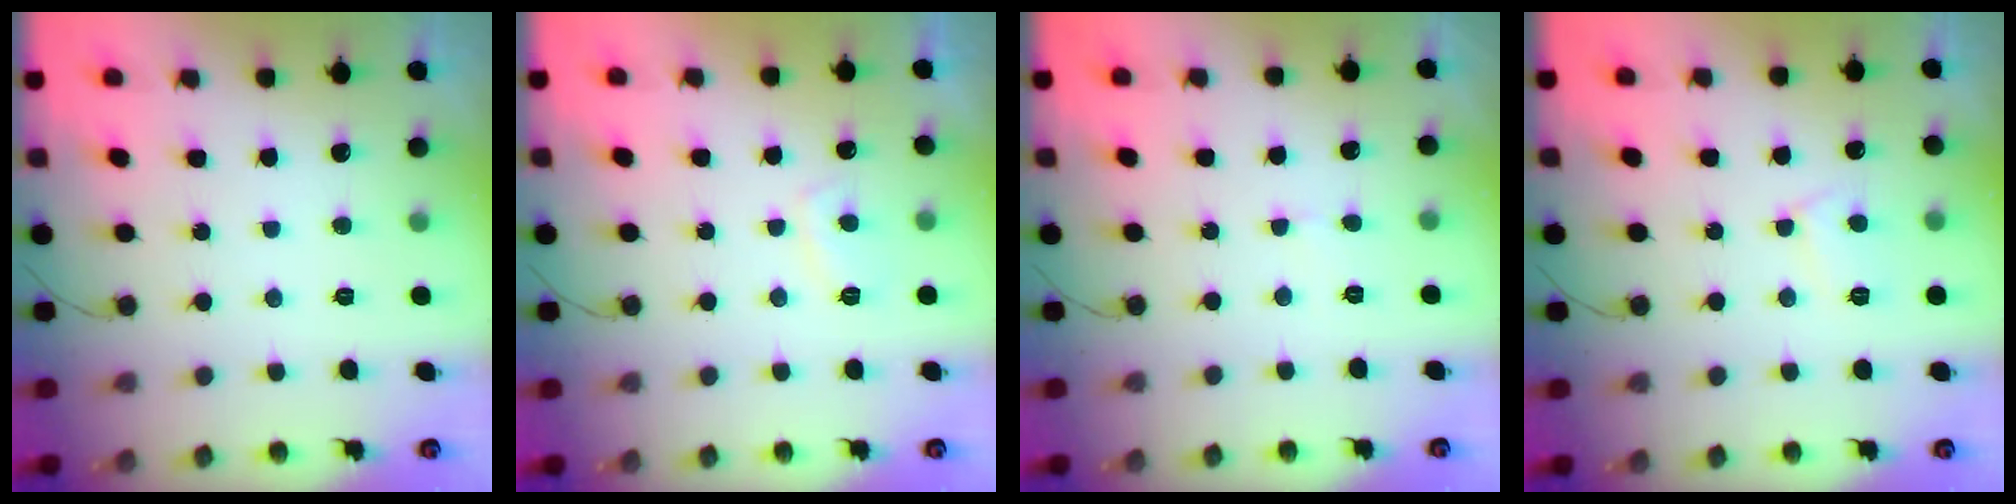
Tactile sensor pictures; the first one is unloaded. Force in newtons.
{"total": 3.5, "press": 3.4, "slide": 0.8}
{"total": 2.6, "press": 2.6, "slide": 0.2}
{"total": 5.5, "press": 5.5, "slide": 0.4}